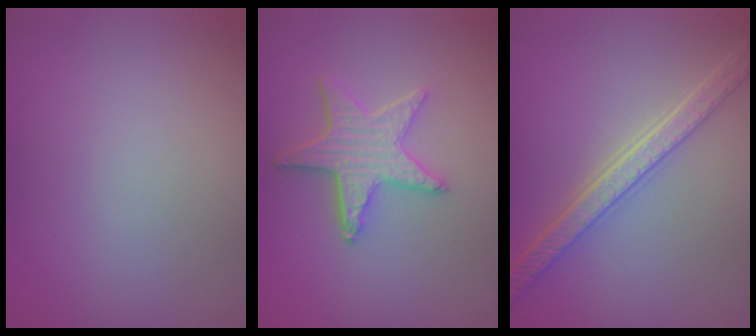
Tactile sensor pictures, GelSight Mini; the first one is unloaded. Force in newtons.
{"total": 4.4, "press": 3.7, "slide": 2.4}
{"total": 4.5, "press": 4.0, "slide": 2.1}